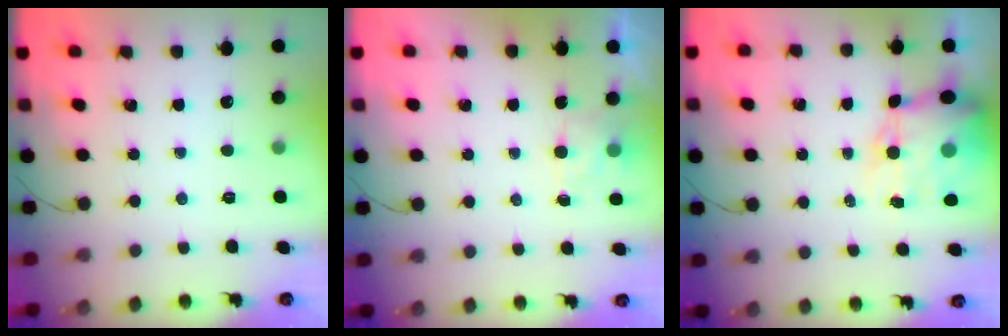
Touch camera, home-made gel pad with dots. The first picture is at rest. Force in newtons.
{"total": 1.9, "press": 1.5, "slide": 1.2}
{"total": 13.0, "press": 12.5, "slide": 3.6}